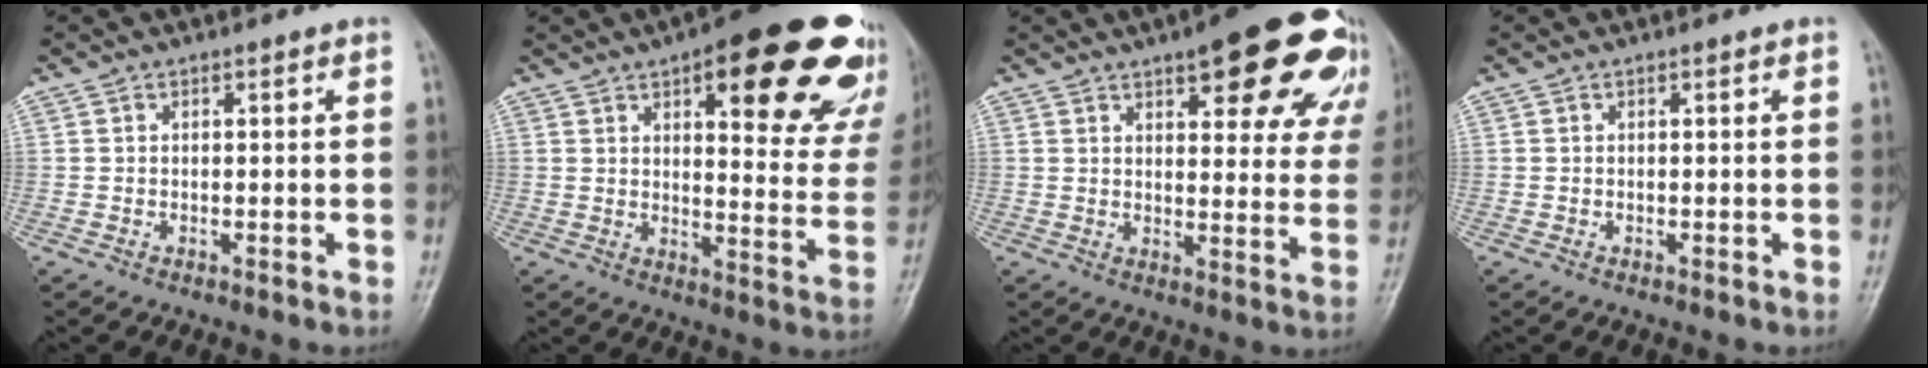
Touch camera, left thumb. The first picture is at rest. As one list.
[{"total": 26.0, "force": [14.4, 8.9, 19.7], "torque": [-0.206, -0.047, 0.180]}, {"total": 20.2, "force": [11.5, 7.1, 15.0], "torque": [-0.149, -0.028, 0.134]}, {"total": 0.0}]